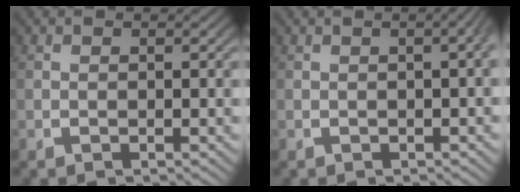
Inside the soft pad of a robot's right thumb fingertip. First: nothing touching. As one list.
[{"total": 3.4, "force": [0.3, 1.3, 3.1], "torque": [-0.034, 0.018, -0.001]}]